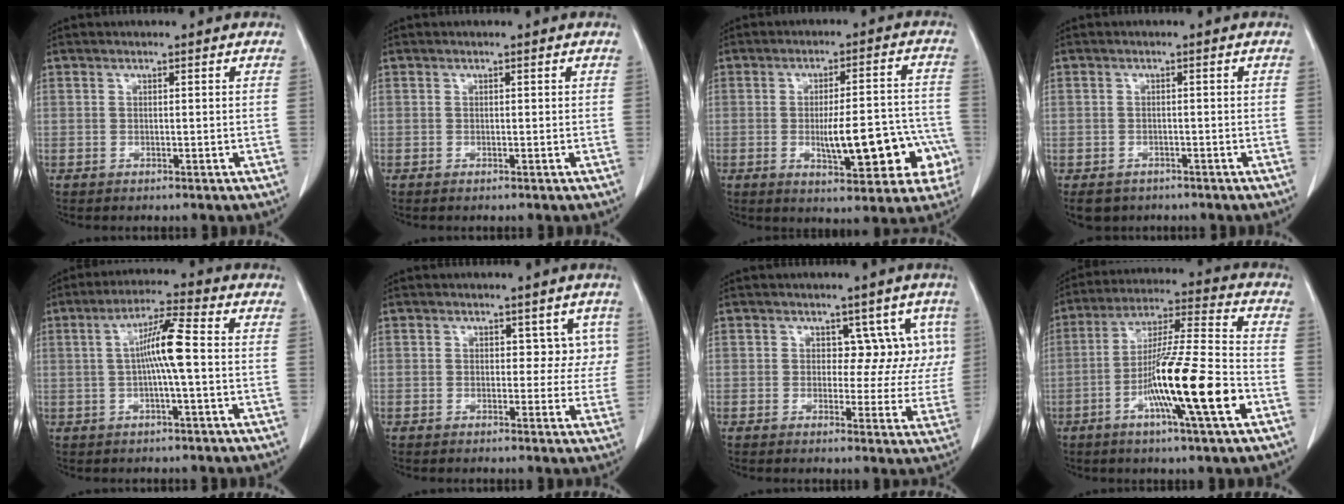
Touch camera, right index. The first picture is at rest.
{"total": 0.0}
{"total": 13.1, "force": [-3.5, 4.0, 12.0], "torque": [-0.146, 0.023, -0.037]}
{"total": 4.0, "force": [-2.8, 2.8, 0.6], "torque": [-0.008, 0.002, -0.041]}
{"total": 7.1, "force": [0.0, 0.0, 7.1], "torque": [-0.134, 0.012, -0.004]}
{"total": 3.6, "force": [1.1, 2.6, 2.3], "torque": [-0.005, 0.009, 0.010]}
{"total": 6.3, "force": [1.9, 4.4, 4.0], "torque": [-0.013, 0.012, 0.020]}
{"total": 16.3, "force": [-5.7, 0.1, 15.3], "torque": [-0.271, -0.011, -0.102]}